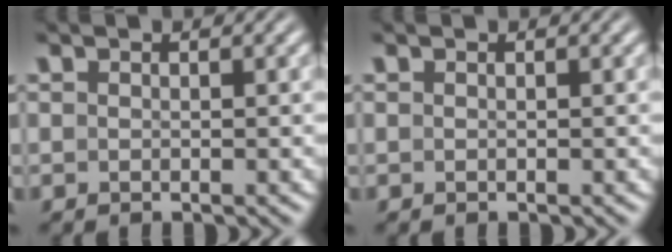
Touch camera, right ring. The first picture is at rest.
{"total": 0.0}